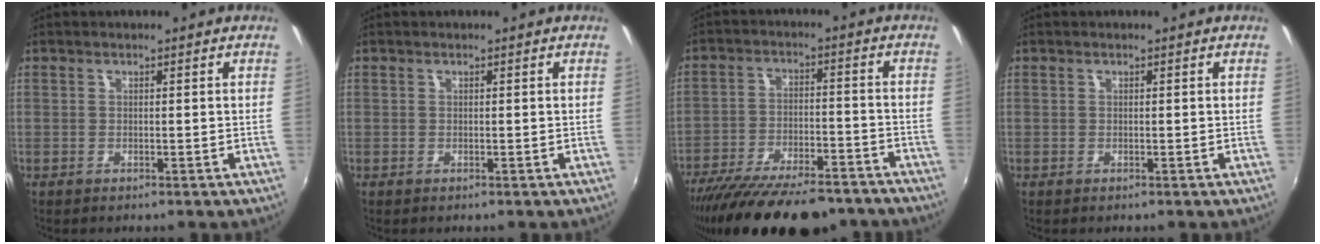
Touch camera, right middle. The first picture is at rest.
{"total": 0.0}
{"total": 23.0, "force": [-19.0, 6.5, 11.3], "torque": [-0.214, -0.038, -0.278]}
{"total": 0.0}